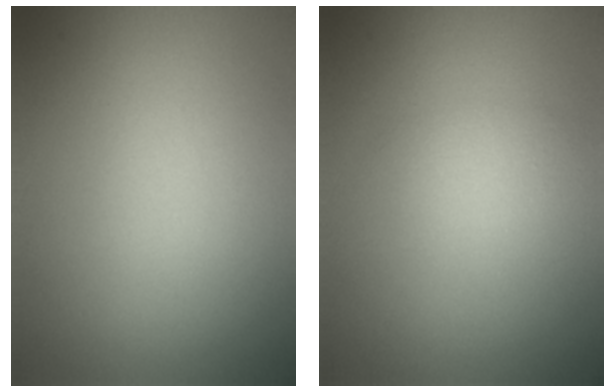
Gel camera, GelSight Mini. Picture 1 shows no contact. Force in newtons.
{"total": 1.6, "press": 1.6, "slide": 0.0}